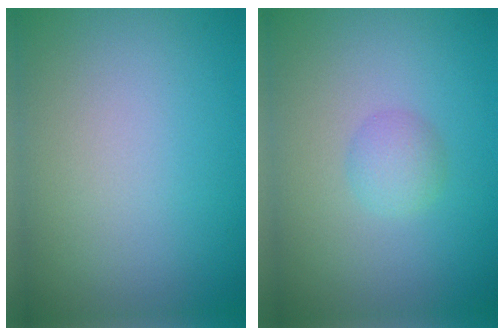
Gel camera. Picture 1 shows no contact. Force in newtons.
{"total": 1.5, "press": 1.5, "slide": 0.1}